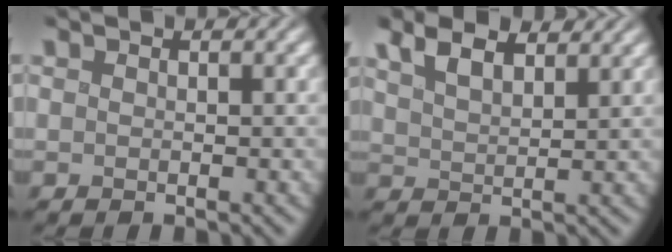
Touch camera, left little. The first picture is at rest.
{"total": 3.8, "force": [2.8, 1.2, 2.2], "torque": [-0.047, 0.008, 0.053]}